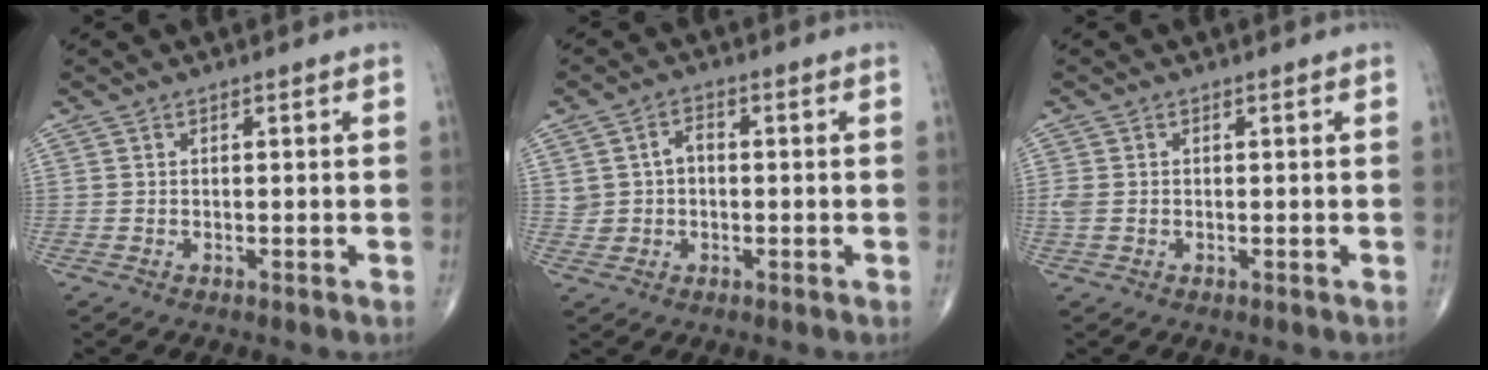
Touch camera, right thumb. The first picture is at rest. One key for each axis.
{"total": 3.8, "fx": 0.5, "fy": 2.8, "fz": 2.5, "tx": -0.035, "ty": 0.009, "tz": 0.010}
{"total": 1.9, "fx": -0.2, "fy": 1.4, "fz": 1.3, "tx": -0.042, "ty": 0.003, "tz": -0.004}